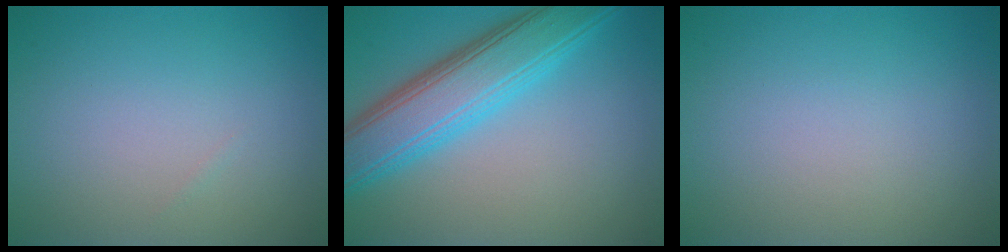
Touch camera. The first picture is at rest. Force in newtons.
{"total": 7.5, "press": 7.5, "slide": 0.2}
{"total": 0.0}